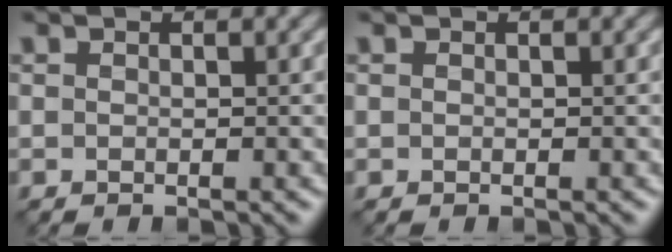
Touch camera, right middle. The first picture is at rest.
{"total": 0.0}